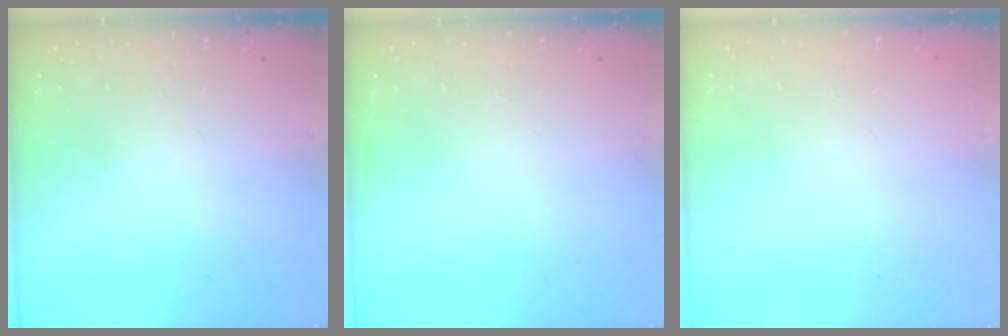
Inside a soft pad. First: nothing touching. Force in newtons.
{"total": 0.0}
{"total": 0.0}